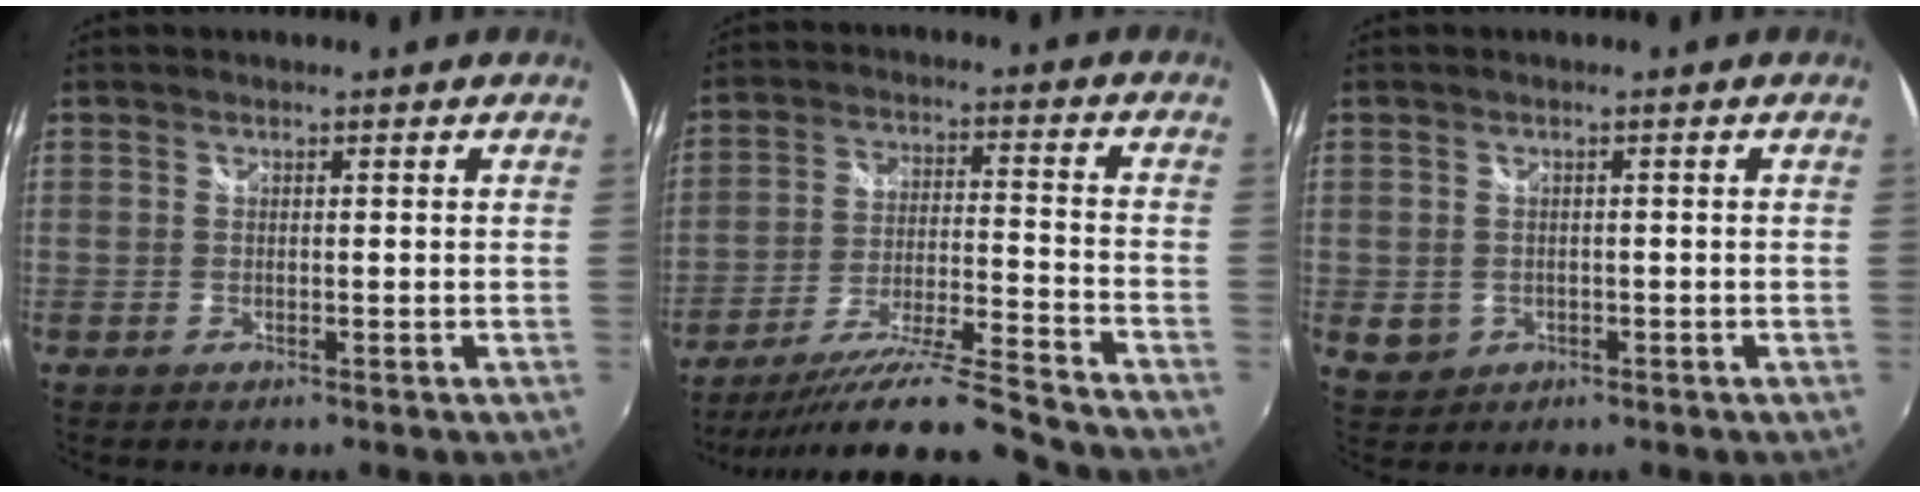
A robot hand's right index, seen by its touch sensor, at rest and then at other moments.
{"total": 16.6, "force": [-15.0, -1.3, 7.0], "torque": [-0.135, -0.033, -0.250]}
{"total": 3.5, "force": [-0.8, 3.2, 1.3], "torque": [-0.028, -0.003, -0.005]}